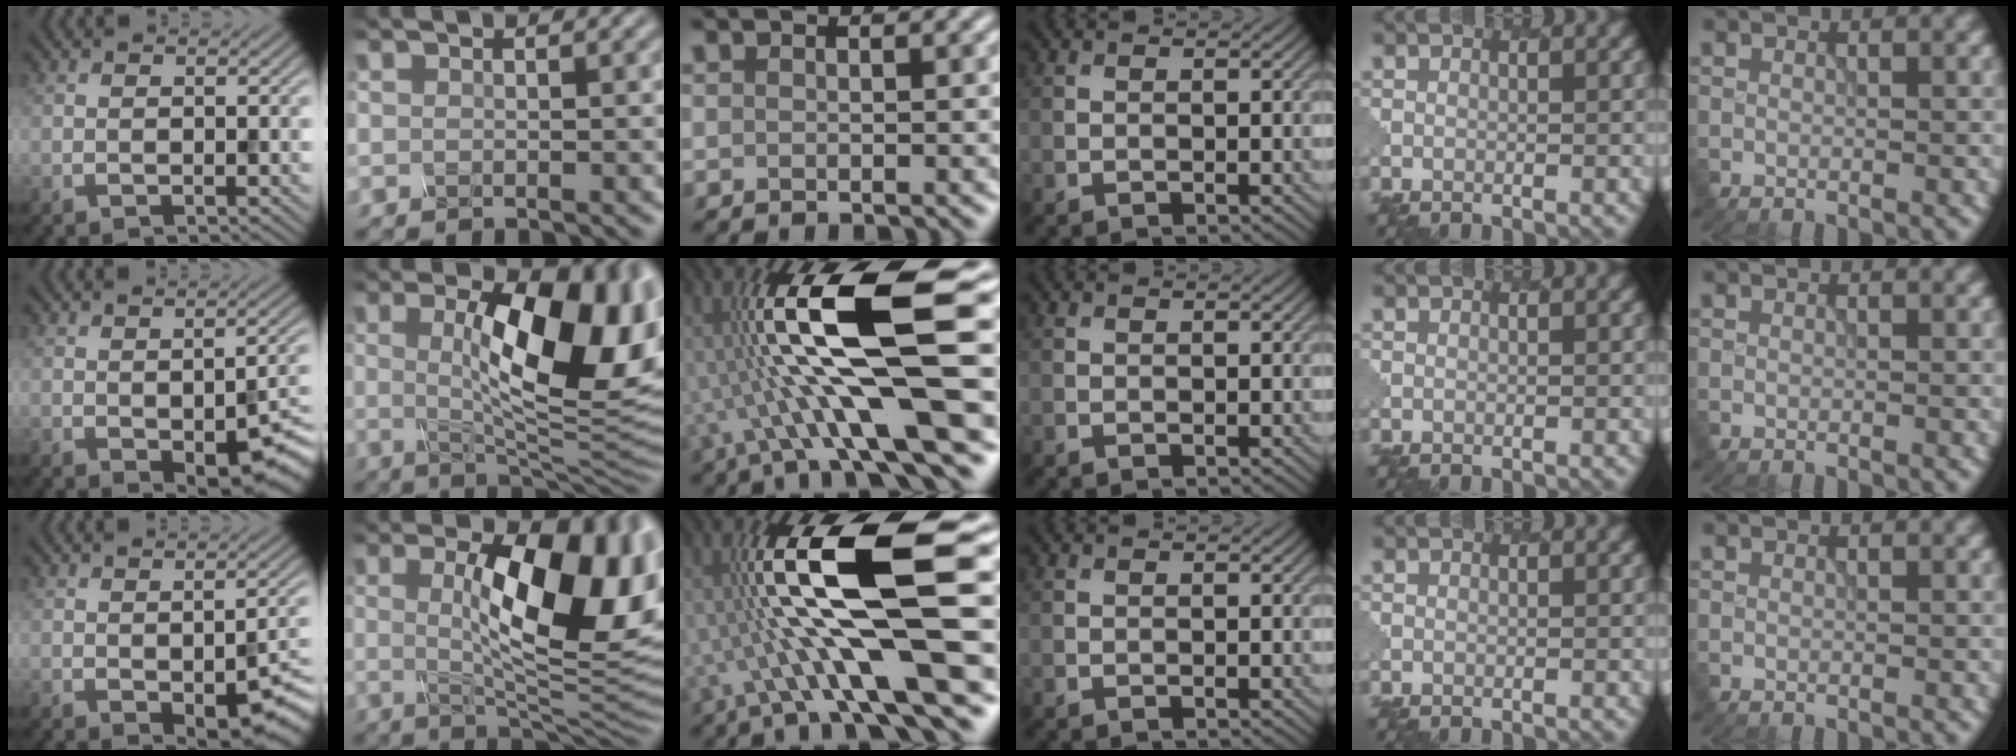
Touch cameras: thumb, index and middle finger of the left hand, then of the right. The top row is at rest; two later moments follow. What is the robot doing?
{"motion": "pour", "object": "mug"}